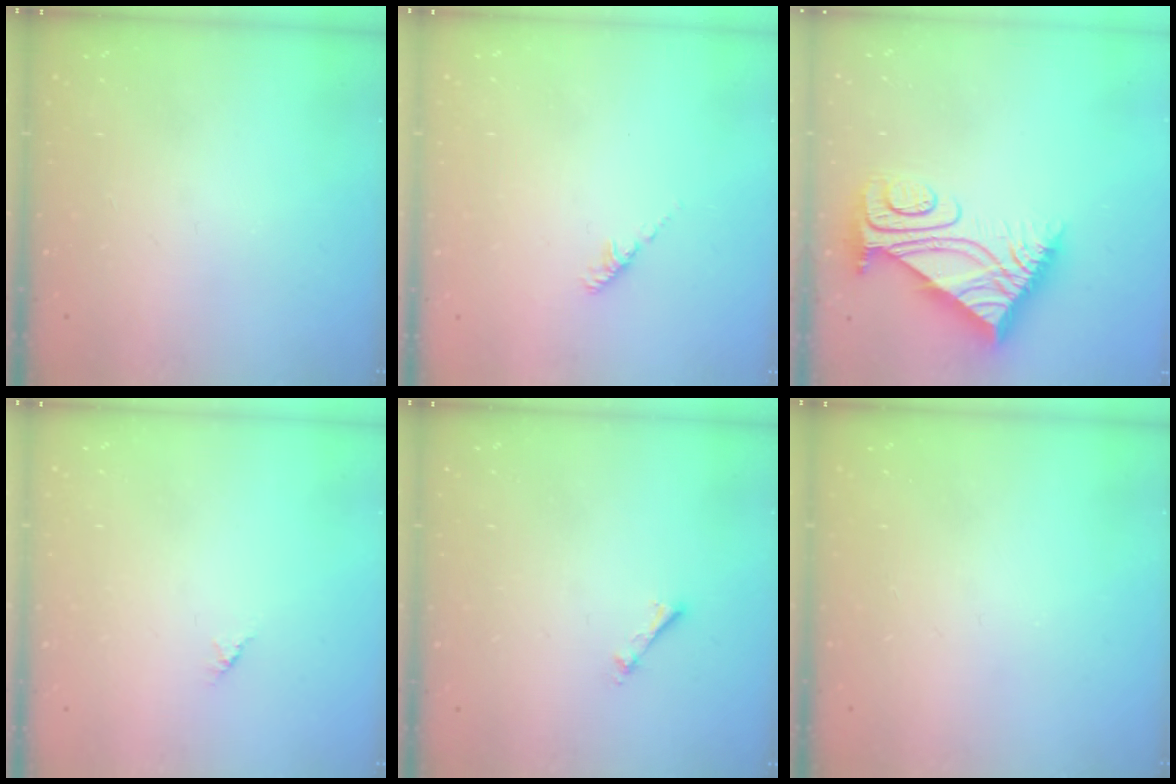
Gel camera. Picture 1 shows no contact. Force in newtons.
{"total": 2.2, "press": 2.1, "slide": 0.6}
{"total": 8.7, "press": 8.7, "slide": 0.5}
{"total": 1.2, "press": 1.2, "slide": 0.3}
{"total": 2.7, "press": 2.7, "slide": 0.4}
{"total": 0.0}